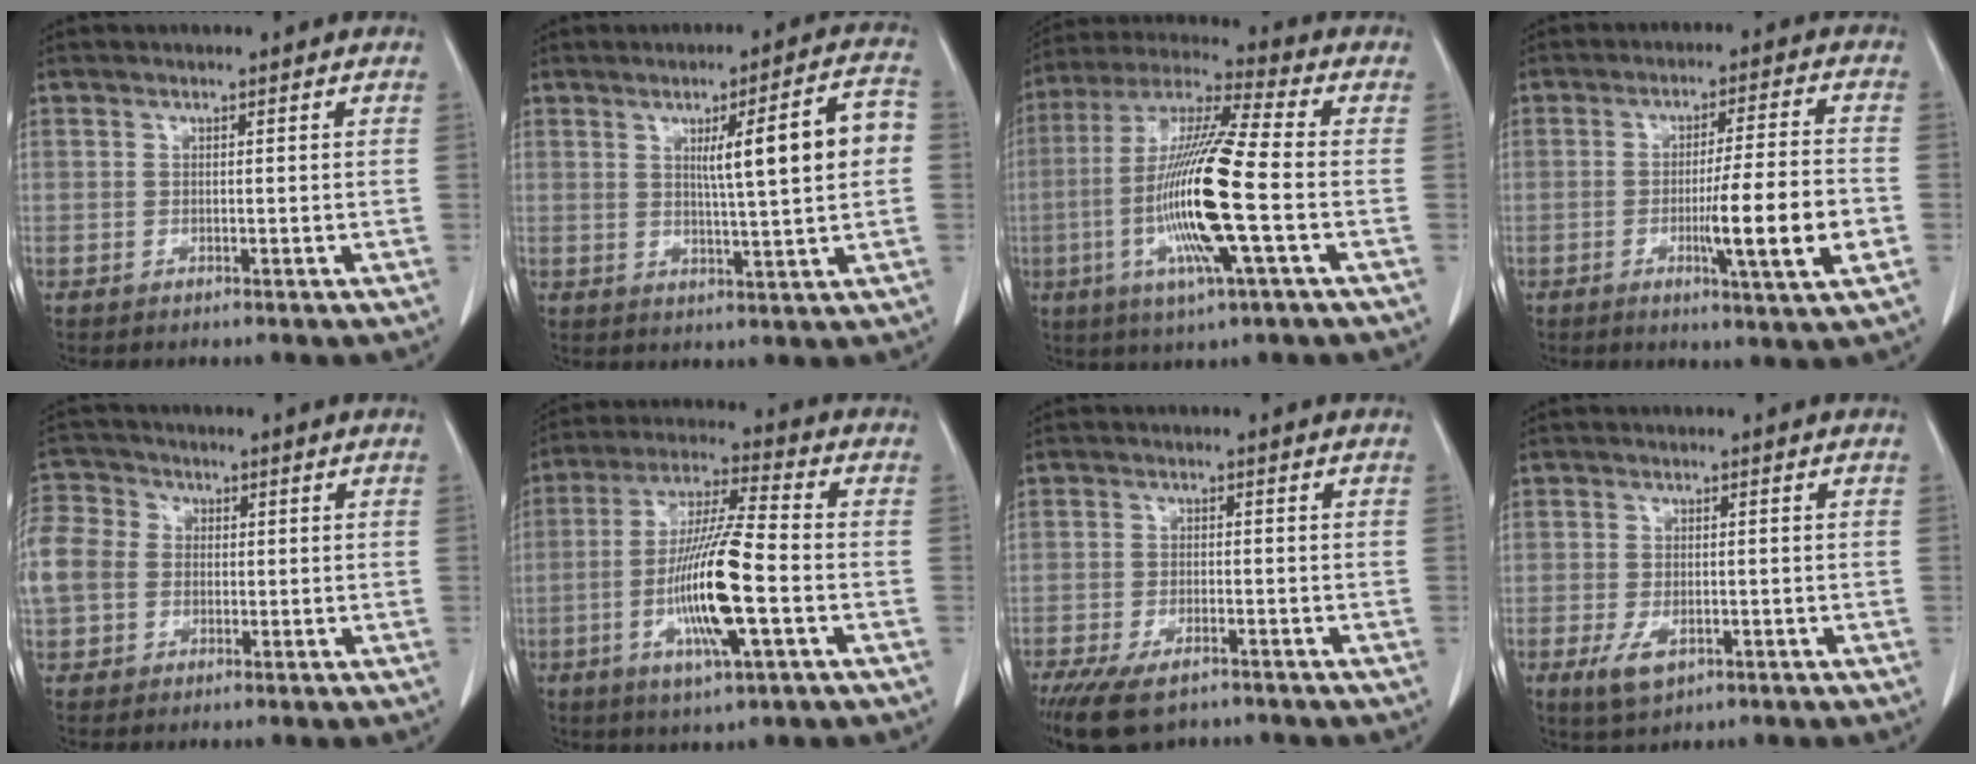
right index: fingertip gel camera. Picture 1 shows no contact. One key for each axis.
{"total": 10.4, "fx": 1.4, "fy": 0.3, "fz": 10.3, "tx": -0.145, "ty": 0.014, "tz": 0.022}
{"total": 17.3, "fx": -3.5, "fy": 0.5, "fz": 17.0, "tx": -0.346, "ty": -0.010, "tz": -0.075}
{"total": 11.1, "fx": -3.0, "fy": -0.4, "fz": 10.7, "tx": -0.166, "ty": -0.013, "tz": -0.050}
{"total": 19.1, "fx": 1.1, "fy": 17.0, "fz": 8.6, "tx": -0.288, "ty": 0.069, "tz": 0.026}
{"total": 14.4, "fx": -3.6, "fy": 1.1, "fz": 13.9, "tx": -0.272, "ty": -0.009, "tz": -0.068}
{"total": 9.1, "fx": -6.7, "fy": 3.6, "fz": 5.1, "tx": -0.087, "ty": -0.012, "tz": -0.108}
{"total": 4.2, "fx": -1.8, "fy": 2.3, "fz": 2.9, "tx": -0.055, "ty": -0.004, "tz": -0.026}